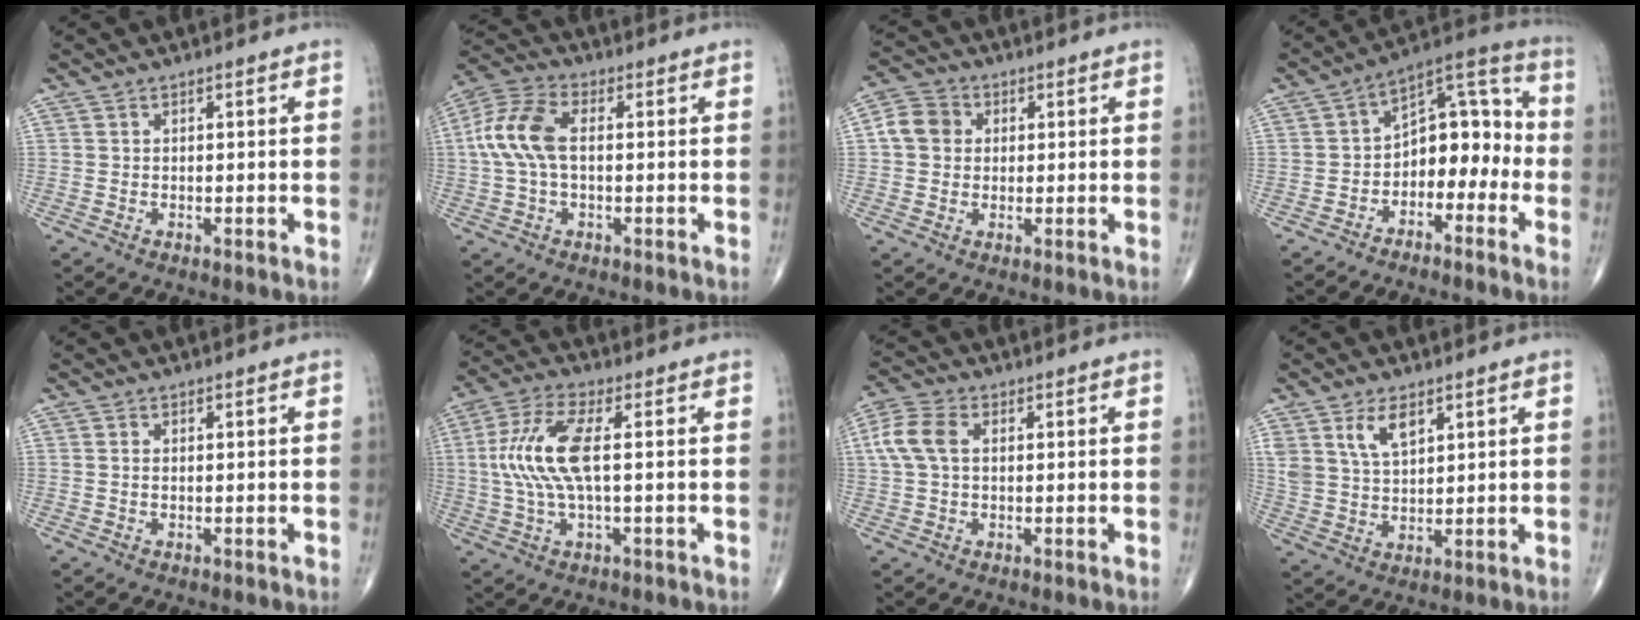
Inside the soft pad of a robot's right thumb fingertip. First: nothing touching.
{"total": 10.3, "force": [0.5, 5.6, 8.6], "torque": [-0.197, 0.028, 0.004]}
{"total": 6.1, "force": [0.8, 5.3, 2.8], "torque": [-0.042, 0.011, 0.006]}
{"total": 12.0, "force": [-3.4, 7.7, 8.5], "torque": [-0.082, 0.069, -0.065]}
{"total": 0.6, "force": [0.0, 0.3, 0.5], "torque": [-0.009, 0.001, 0.000]}
{"total": 11.2, "force": [0.8, 3.6, 10.6], "torque": [-0.251, 0.016, 0.014]}
{"total": 6.9, "force": [1.2, 4.4, 5.2], "torque": [-0.128, 0.019, 0.021]}
{"total": 6.5, "force": [3.5, 3.4, 4.3], "torque": [-0.070, -0.016, 0.073]}